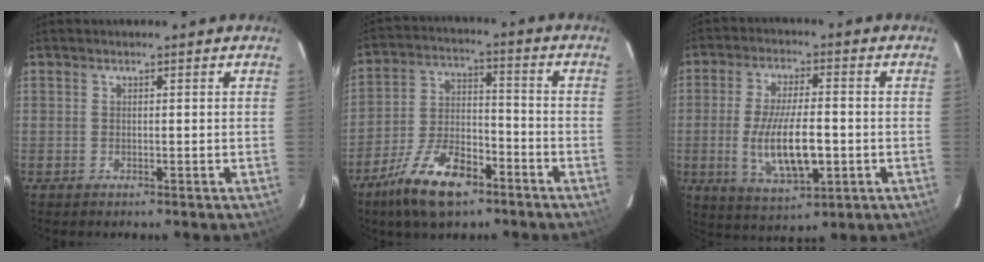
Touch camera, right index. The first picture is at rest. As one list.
[{"total": 14.2, "force": [-9.4, 5.7, 9.0], "torque": [-0.186, -0.007, -0.166]}, {"total": 12.7, "force": [-2.4, 4.4, 11.7], "torque": [-0.227, -0.016, -0.034]}]